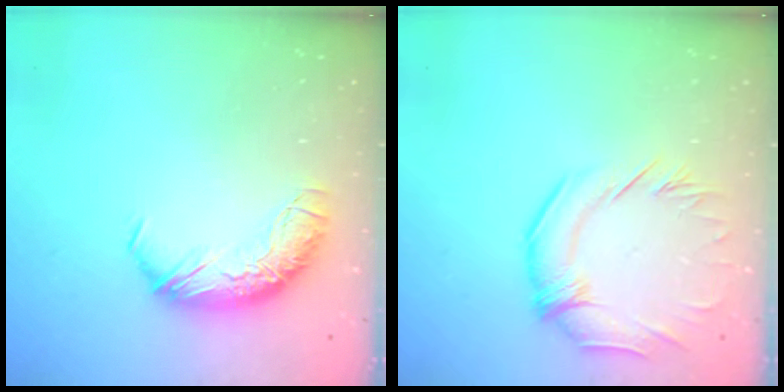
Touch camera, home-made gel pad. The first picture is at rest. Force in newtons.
{"total": 1.1, "press": 0.5, "slide": 1.0}